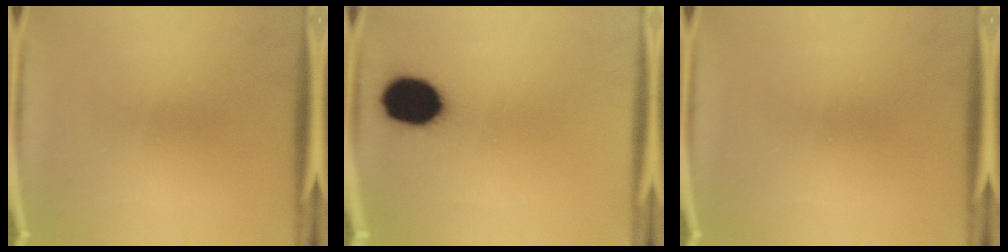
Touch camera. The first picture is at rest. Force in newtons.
{"total": 14.4}
{"total": 0.0}